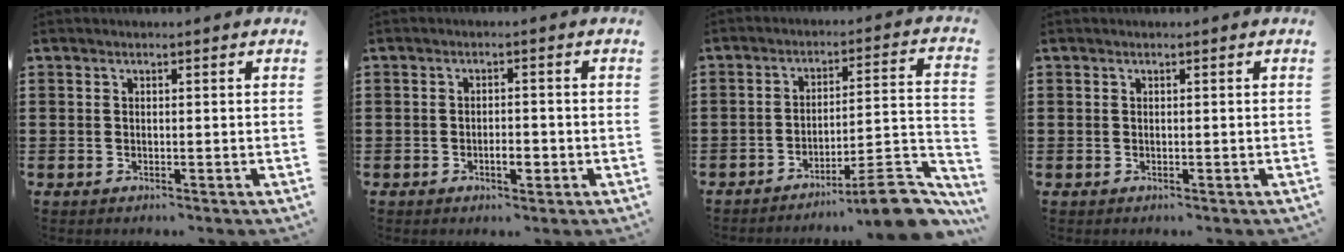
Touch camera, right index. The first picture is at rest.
{"total": 2.8, "force": [-1.0, 1.1, 2.3], "torque": [-0.043, 0.003, -0.017]}
{"total": 9.4, "force": [-7.5, 0.6, 5.6], "torque": [-0.078, 0.014, -0.140]}
{"total": 0.5, "force": [0.0, 0.5, 0.1], "torque": [-0.002, 0.004, 0.000]}